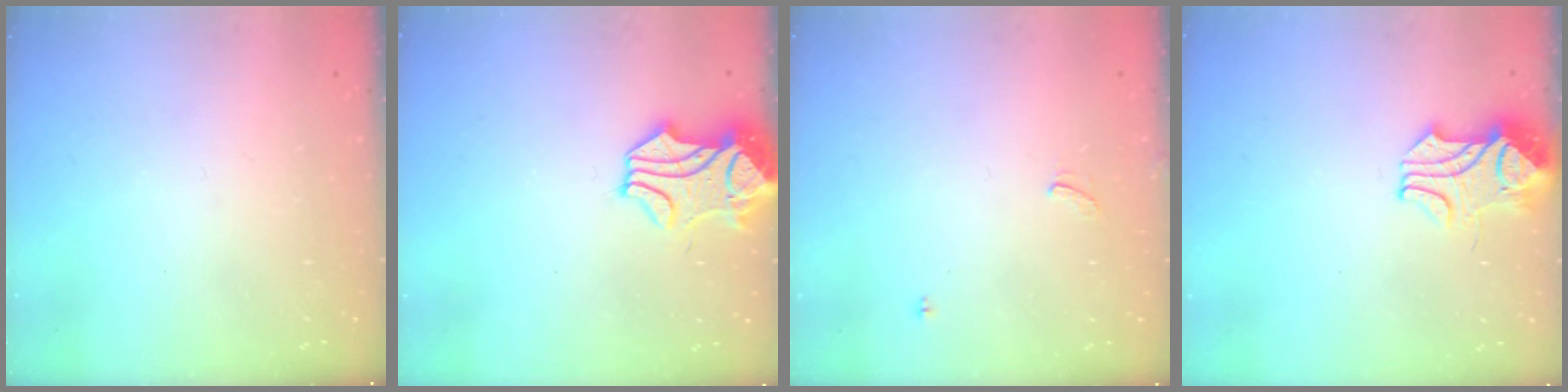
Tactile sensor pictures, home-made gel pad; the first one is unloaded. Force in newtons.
{"total": 2.5, "press": 2.0, "slide": 1.4}
{"total": 1.5, "press": 1.2, "slide": 1.0}
{"total": 2.4, "press": 2.2, "slide": 1.0}